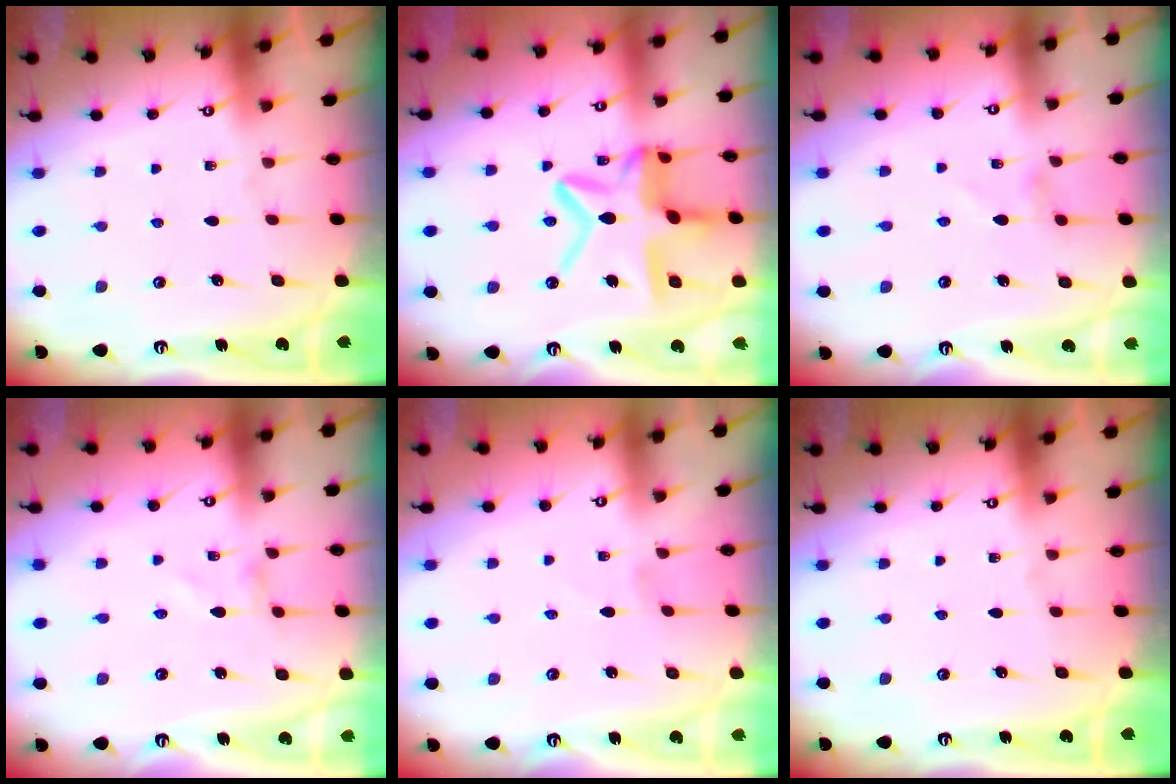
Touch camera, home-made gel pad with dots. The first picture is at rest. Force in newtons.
{"total": 17.0, "press": 16.9, "slide": 1.3}
{"total": 0.0}
{"total": 1.1, "press": 1.1, "slide": 0.0}
{"total": 1.3, "press": 1.3, "slide": 0.1}
{"total": 0.0}